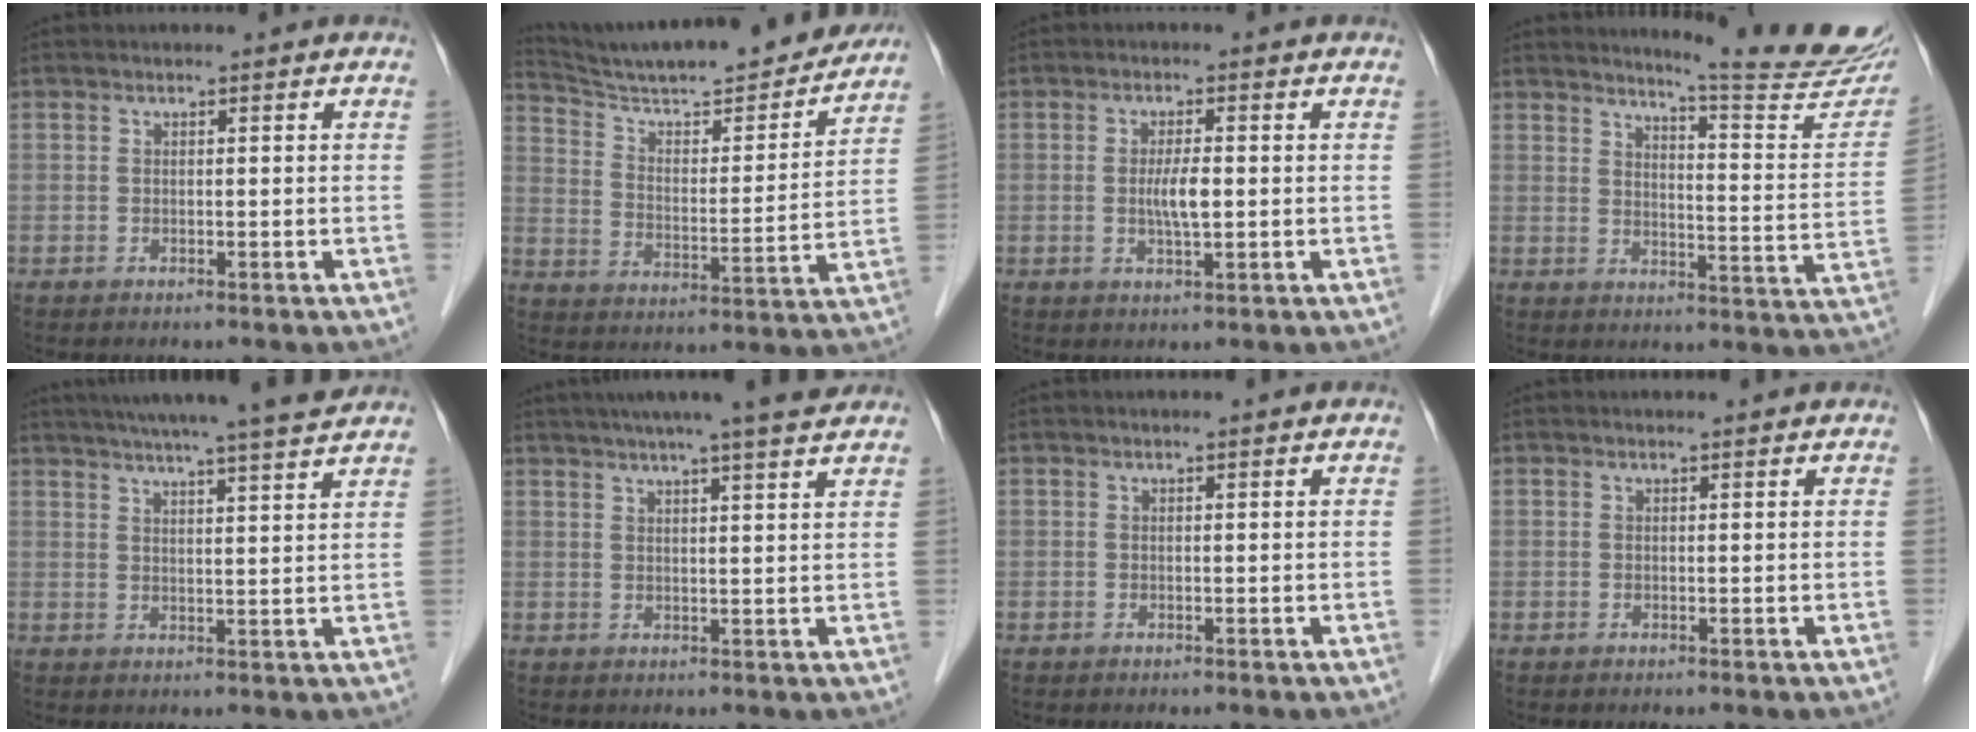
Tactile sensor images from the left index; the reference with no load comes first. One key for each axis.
{"total": 22.4, "fx": 20.5, "fy": 2.1, "fz": 8.7, "tx": -0.143, "ty": -0.023, "tz": 0.299}
{"total": 3.6, "fx": -0.1, "fy": 0.5, "fz": 3.5, "tx": -0.069, "ty": -0.004, "tz": -0.002}
{"total": 17.0, "fx": 15.9, "fy": -0.4, "fz": 5.9, "tx": -0.081, "ty": -0.101, "tz": 0.185}
{"total": 15.9, "fx": 14.1, "fy": -0.4, "fz": 7.2, "tx": -0.122, "ty": 0.007, "tz": 0.188}
{"total": 12.3, "fx": 10.5, "fy": -0.2, "fz": 6.4, "tx": -0.101, "ty": 0.018, "tz": 0.129}
{"total": 0.8, "fx": 0.7, "fy": -0.1, "fz": 0.3, "tx": -0.009, "ty": 0.003, "tz": 0.012}
{"total": 1.6, "fx": 1.6, "fy": 0.1, "fz": 0.2, "tx": -0.010, "ty": 0.005, "tz": 0.018}